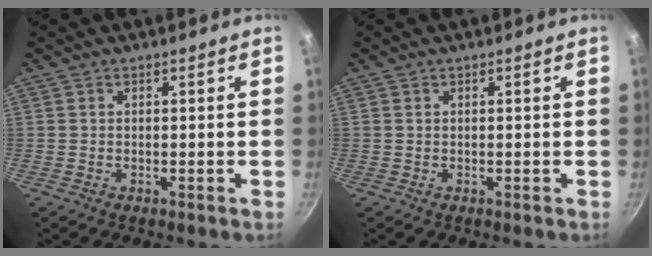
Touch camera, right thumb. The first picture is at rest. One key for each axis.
{"total": 0.0}